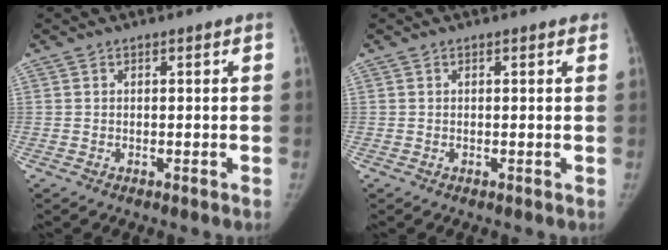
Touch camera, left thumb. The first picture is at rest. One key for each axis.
{"total": 0.5, "fx": 0.4, "fy": 0.2, "fz": 0.3, "tx": -0.004, "ty": -0.002, "tz": 0.001}